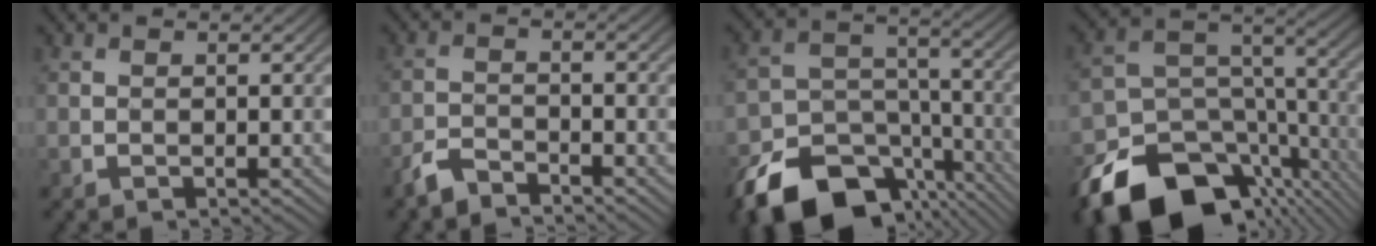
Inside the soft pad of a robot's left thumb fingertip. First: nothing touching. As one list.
[{"total": 3.3, "force": [-2.9, 0.8, 1.3], "torque": [-0.031, -0.003, -0.069]}, {"total": 16.6, "force": [-11.1, 9.8, 7.5], "torque": [-0.169, -0.052, -0.168]}, {"total": 17.7, "force": [-11.0, 10.6, 9.0], "torque": [-0.204, -0.050, -0.167]}]